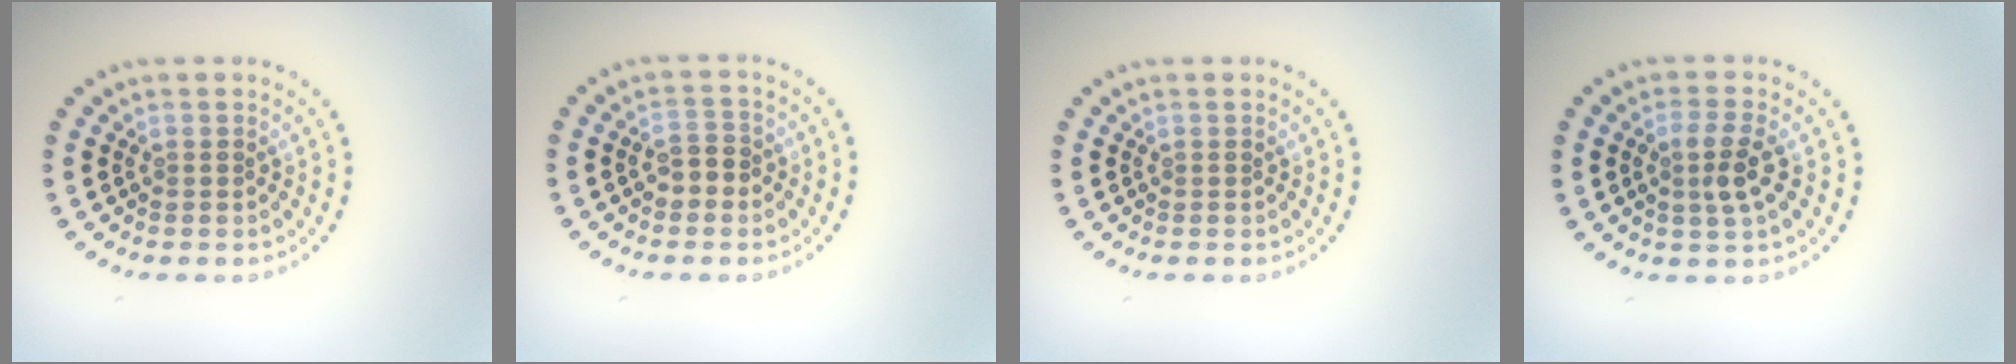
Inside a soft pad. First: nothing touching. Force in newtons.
{"total": 2.1, "press": 2.0, "slide": 0.4}
{"total": 0.0}
{"total": 2.5, "press": 2.3, "slide": 1.0}